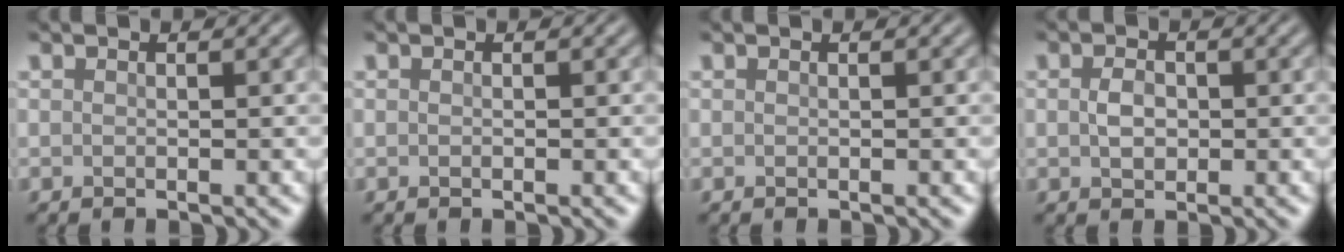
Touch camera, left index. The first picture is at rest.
{"total": 0.0}
{"total": 0.0}
{"total": 2.0, "force": [0.1, 1.4, 1.4], "torque": [-0.029, 0.000, 0.000]}